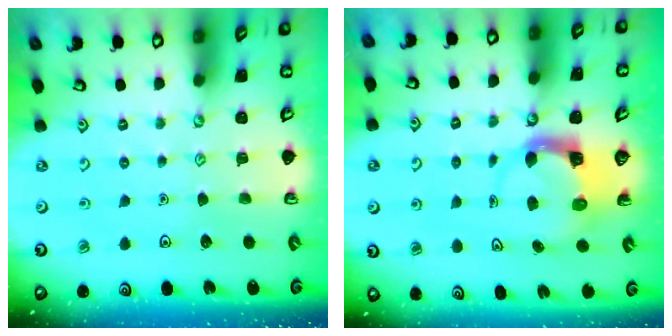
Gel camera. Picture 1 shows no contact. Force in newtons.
{"total": 3.6, "press": 3.5, "slide": 0.5}